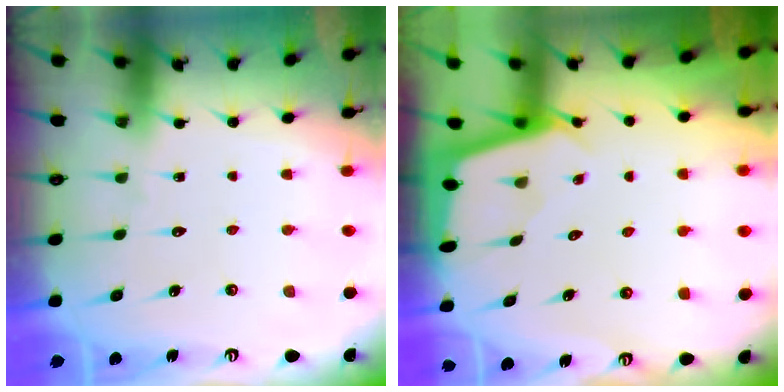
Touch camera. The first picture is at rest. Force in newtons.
{"total": 2.0, "press": 2.0, "slide": 0.2}